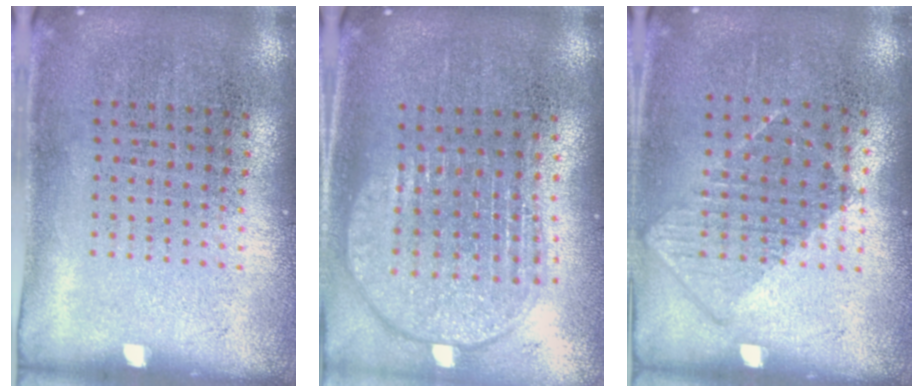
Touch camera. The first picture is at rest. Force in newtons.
{"total": 1.9, "press": 1.6, "slide": 1.0}
{"total": 0.8, "press": 0.7, "slide": 0.4}